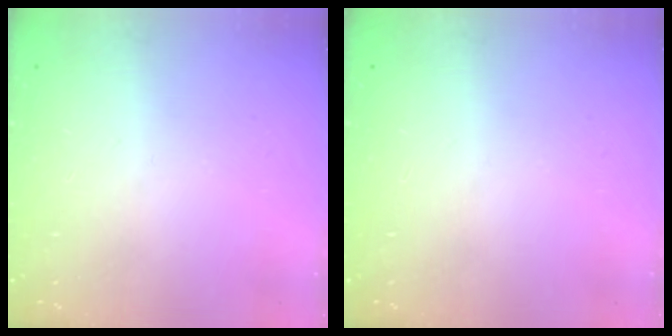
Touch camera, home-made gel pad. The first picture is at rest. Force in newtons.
{"total": 0.0}